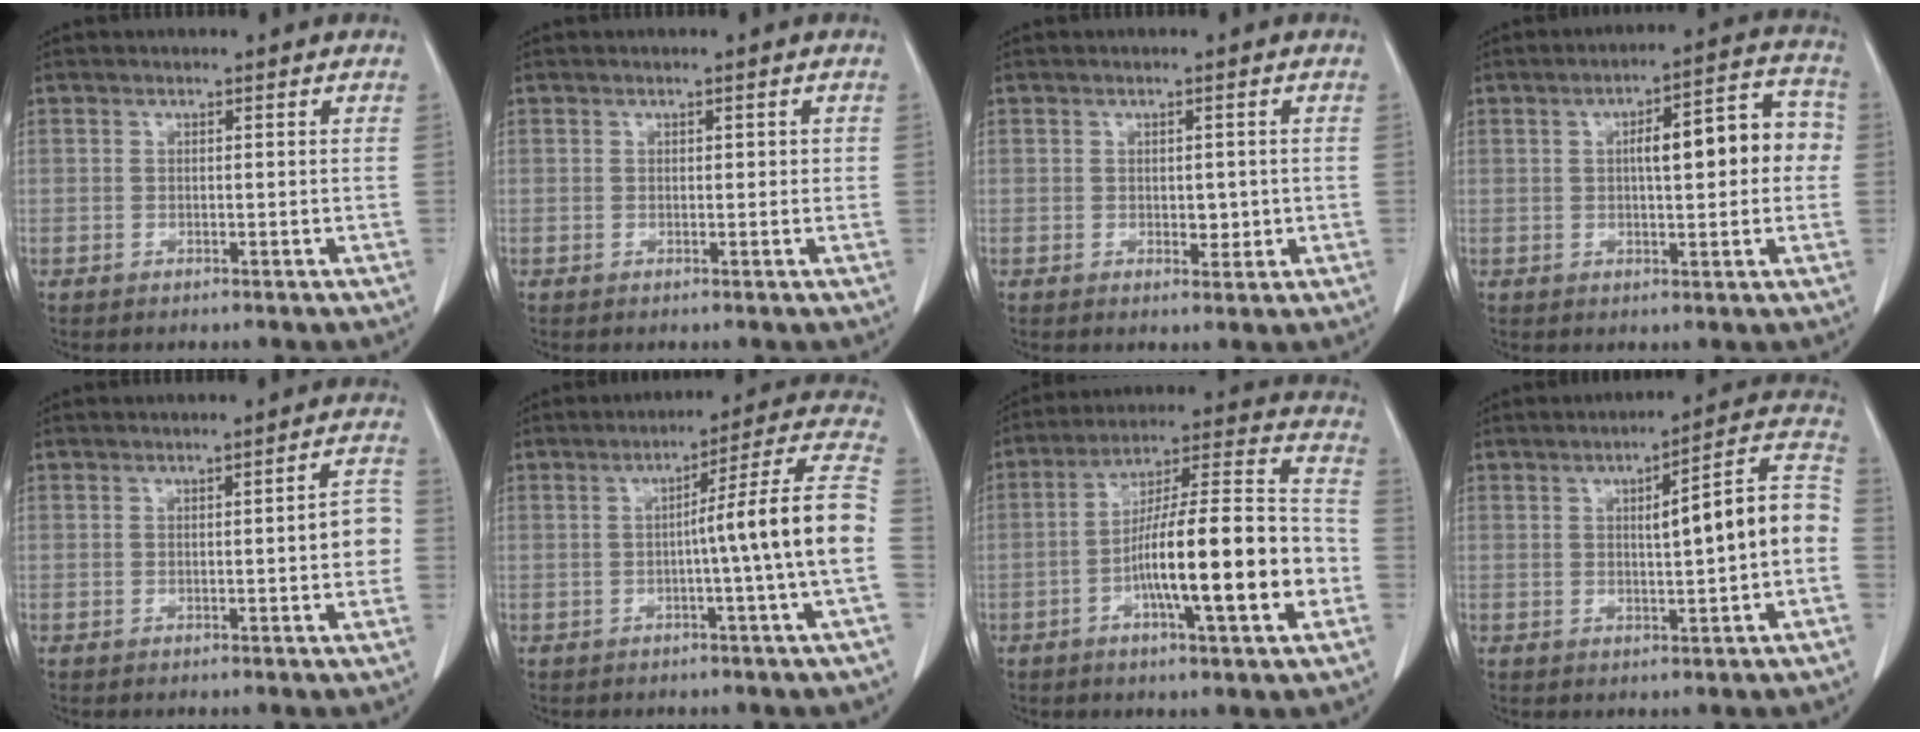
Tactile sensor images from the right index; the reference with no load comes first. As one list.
[{"total": 1.1, "force": [0.2, 0.6, 0.9], "torque": [-0.011, 0.004, 0.005]}, {"total": 2.2, "force": [0.0, 1.4, 1.7], "torque": [-0.019, 0.000, 0.008]}, {"total": 10.7, "force": [0.9, 3.0, 10.3], "torque": [-0.138, 0.039, 0.014]}, {"total": 4.1, "force": [-0.5, 0.7, 4.0], "torque": [-0.043, 0.009, -0.009]}, {"total": 11.8, "force": [-1.8, -2.1, 11.5], "torque": [-0.156, 0.016, -0.028]}, {"total": 18.6, "force": [-5.0, 1.9, 17.8], "torque": [-0.288, 0.011, -0.077]}, {"total": 11.1, "force": [-0.4, 1.0, 11.0], "torque": [-0.142, 0.030, -0.006]}]